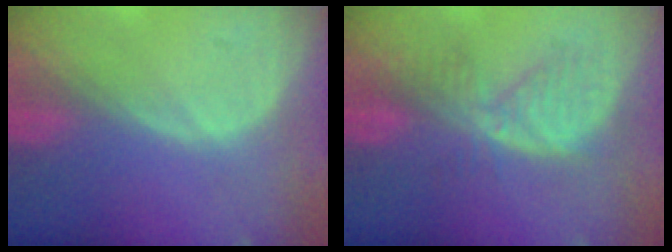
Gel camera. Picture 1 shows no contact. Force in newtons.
{"total": 6.4, "press": 6.2, "slide": 1.7}